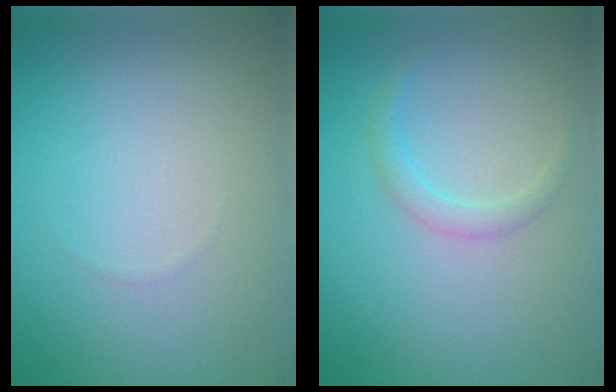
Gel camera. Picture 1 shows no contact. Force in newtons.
{"total": 1.4, "press": 1.4, "slide": 0.1}